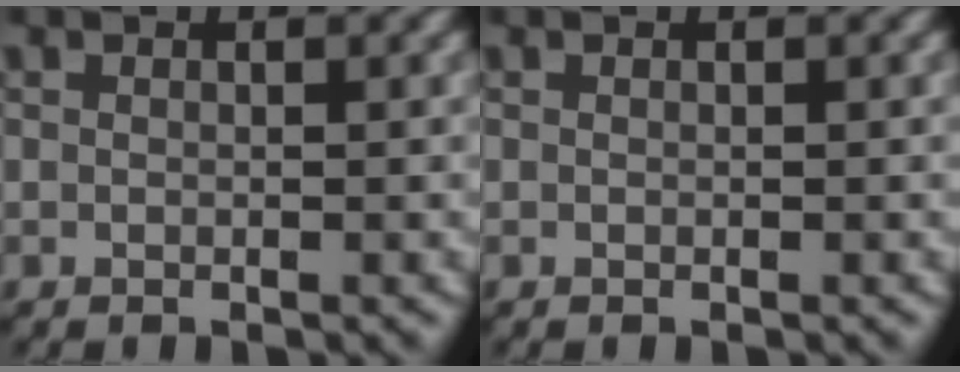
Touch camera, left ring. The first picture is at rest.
{"total": 0.0}